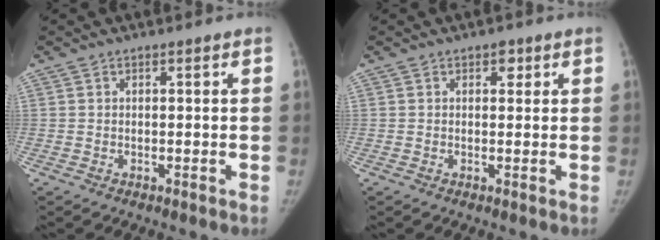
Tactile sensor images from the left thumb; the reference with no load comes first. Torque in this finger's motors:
{"motor_torque": [0.18, -0.16, 0.50, -0.09, 0.03]}